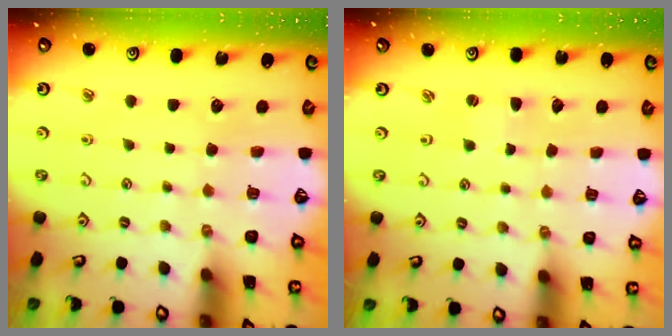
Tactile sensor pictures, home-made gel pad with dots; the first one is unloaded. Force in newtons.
{"total": 0.7, "press": 0.7, "slide": 0.1}